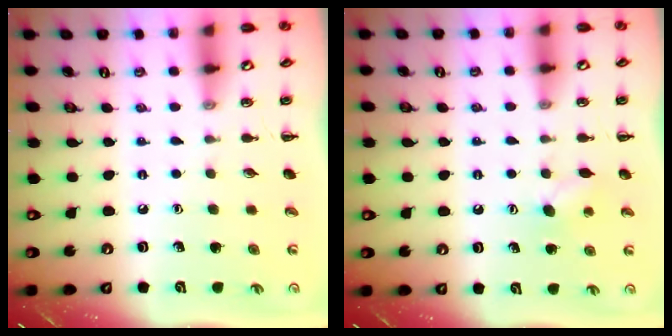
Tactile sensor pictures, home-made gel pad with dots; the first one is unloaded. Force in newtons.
{"total": 5.8, "press": 5.6, "slide": 1.2}